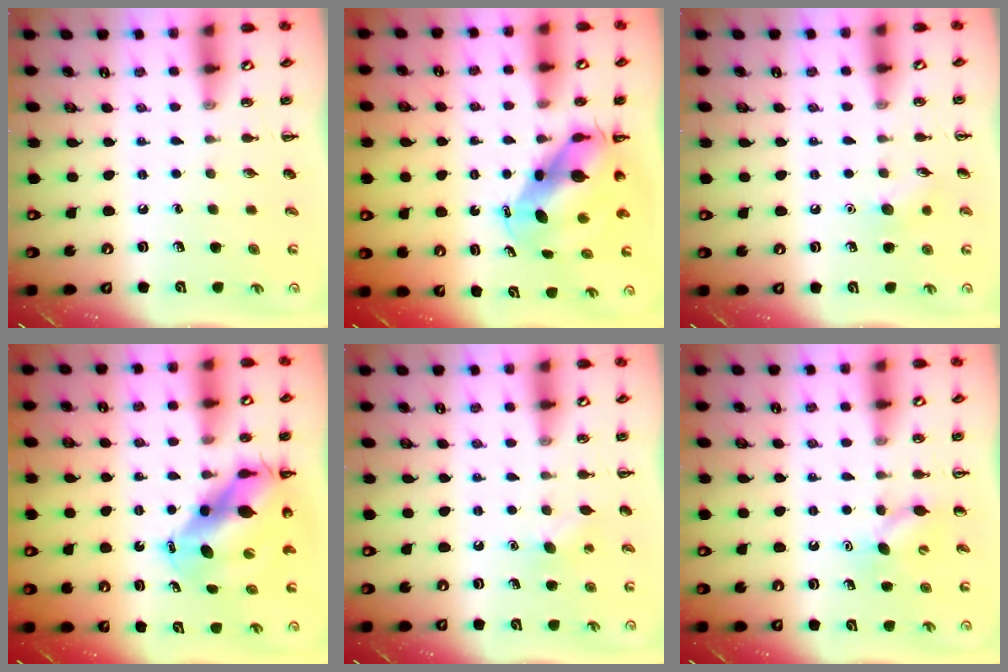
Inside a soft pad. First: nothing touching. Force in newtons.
{"total": 7.5, "press": 7.2, "slide": 2.2}
{"total": 6.5, "press": 6.3, "slide": 1.6}
{"total": 9.5, "press": 9.1, "slide": 2.4}
{"total": 5.1, "press": 4.9, "slide": 1.5}
{"total": 6.3, "press": 6.1, "slide": 1.6}